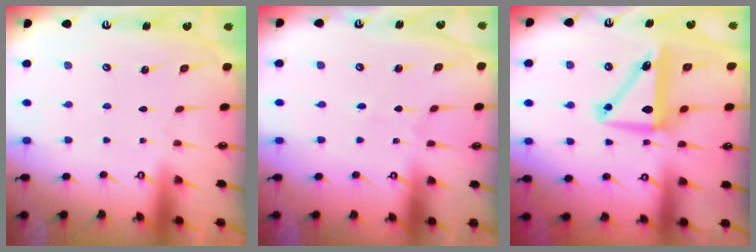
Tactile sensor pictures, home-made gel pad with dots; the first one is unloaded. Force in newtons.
{"total": 1.7, "press": 1.7, "slide": 0.1}
{"total": 10.3, "press": 10.1, "slide": 2.2}